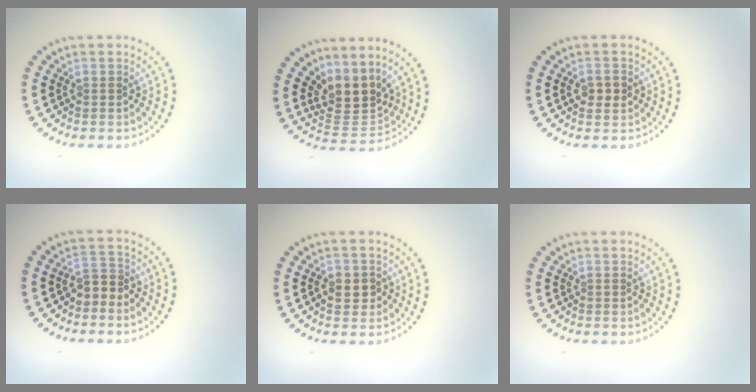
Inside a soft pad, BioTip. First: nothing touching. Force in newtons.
{"total": 3.9, "press": 3.0, "slide": 2.5}
{"total": 2.0, "press": 2.0, "slide": 0.0}
{"total": 1.8, "press": 1.5, "slide": 1.0}
{"total": 2.3, "press": 2.3, "slide": 0.6}
{"total": 0.0}